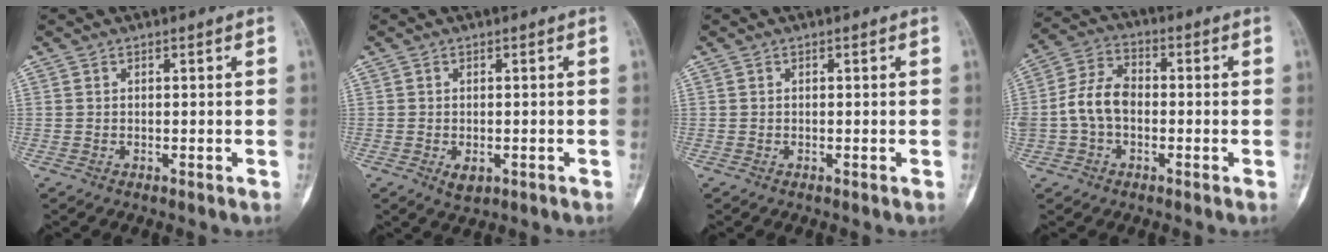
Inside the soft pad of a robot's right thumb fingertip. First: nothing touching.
{"total": 2.6, "force": [-1.0, 1.5, 1.9], "torque": [-0.023, 0.002, -0.007]}
{"total": 0.0}
{"total": 8.7, "force": [-1.2, 6.1, 6.1], "torque": [-0.108, 0.032, -0.032]}